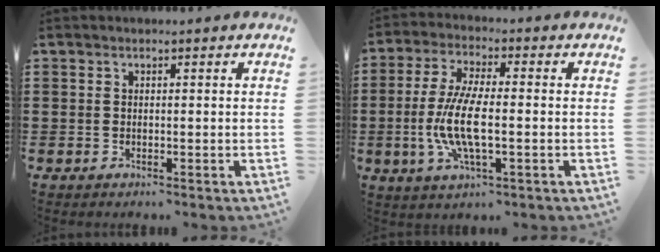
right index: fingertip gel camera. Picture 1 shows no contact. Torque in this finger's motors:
{"motor_torque": [2.14, 0.00, 1.05, 0.21]}